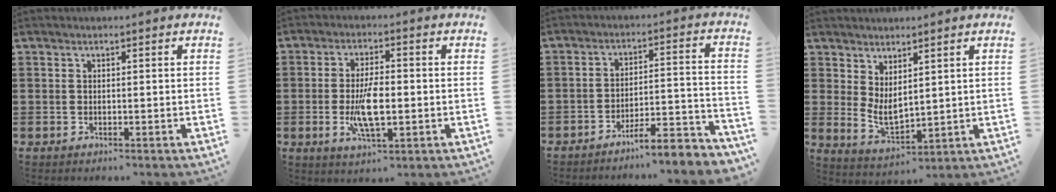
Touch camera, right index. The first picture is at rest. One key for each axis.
{"total": 7.9, "fx": -1.2, "fy": 3.0, "fz": 7.2, "tx": -0.157, "ty": -0.009, "tz": -0.027}
{"total": 6.2, "fx": -5.6, "fy": 0.1, "fz": 2.6, "tx": -0.039, "ty": -0.003, "tz": -0.107}
{"total": 3.6, "fx": 1.7, "fy": 1.7, "fz": 2.6, "tx": -0.061, "ty": -0.008, "tz": 0.030}